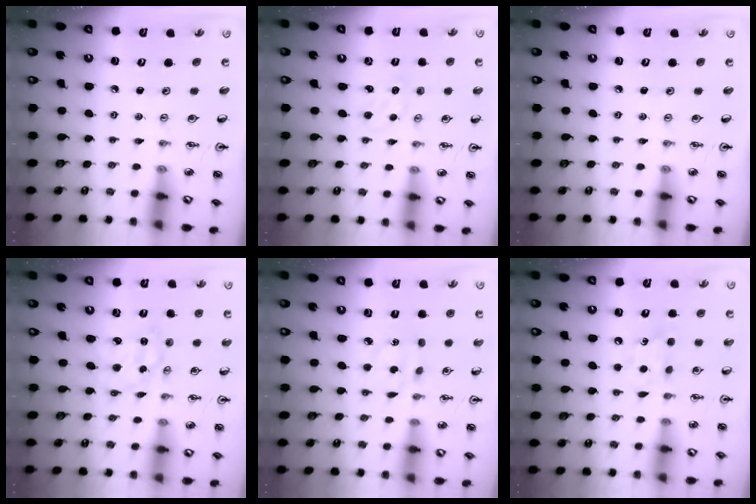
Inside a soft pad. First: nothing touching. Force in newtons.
{"total": 0.9, "press": 0.8, "slide": 0.2}
{"total": 0.0}
{"total": 1.7, "press": 1.7, "slide": 0.1}
{"total": 3.6, "press": 3.5, "slide": 0.7}
{"total": 5.7, "press": 5.7, "slide": 0.6}